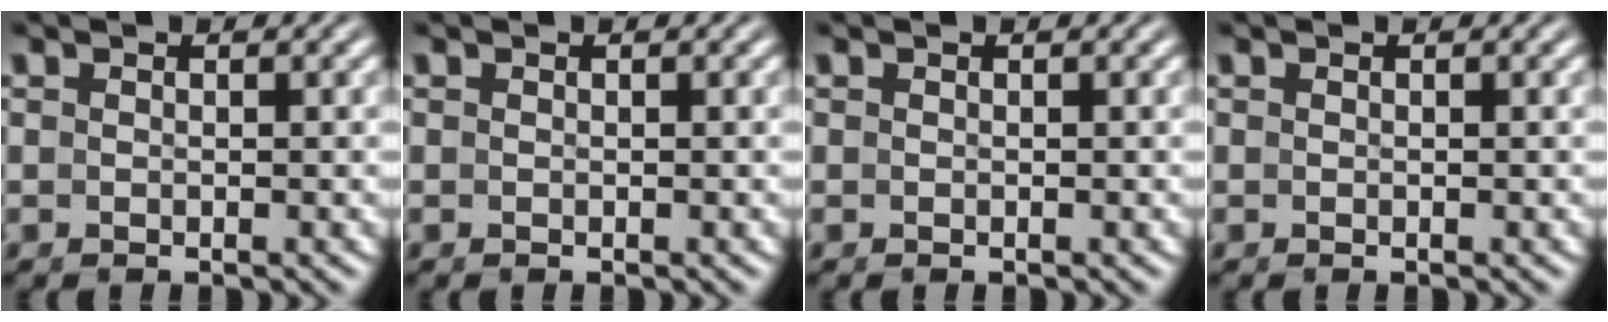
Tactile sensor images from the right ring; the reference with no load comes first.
{"total": 0.0}
{"total": 0.0}
{"total": 0.0}